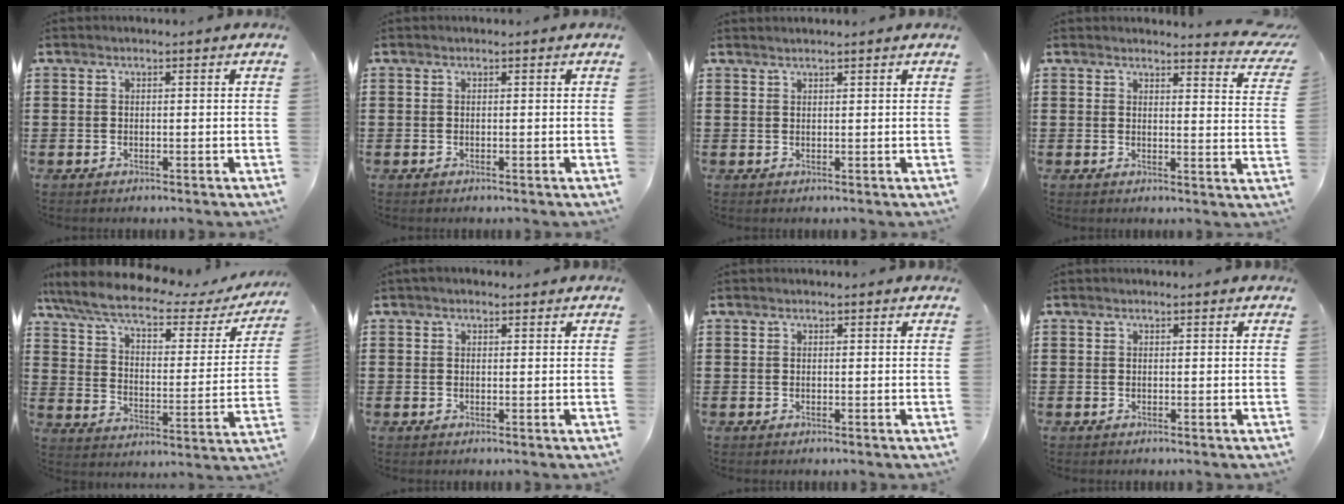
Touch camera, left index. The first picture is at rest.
{"total": 0.0}
{"total": 0.8, "force": [0.8, -0.1, 0.1], "torque": [-0.002, -0.002, 0.016]}
{"total": 3.3, "force": [3.1, 0.1, 1.0], "torque": [-0.017, -0.021, 0.053]}
{"total": 8.0, "force": [5.9, 1.8, 5.1], "torque": [-0.121, -0.027, 0.097]}
{"total": 0.8, "force": [0.6, 0.5, 0.1], "torque": [-0.004, 0.005, 0.011]}
{"total": 0.0}
{"total": 0.0}